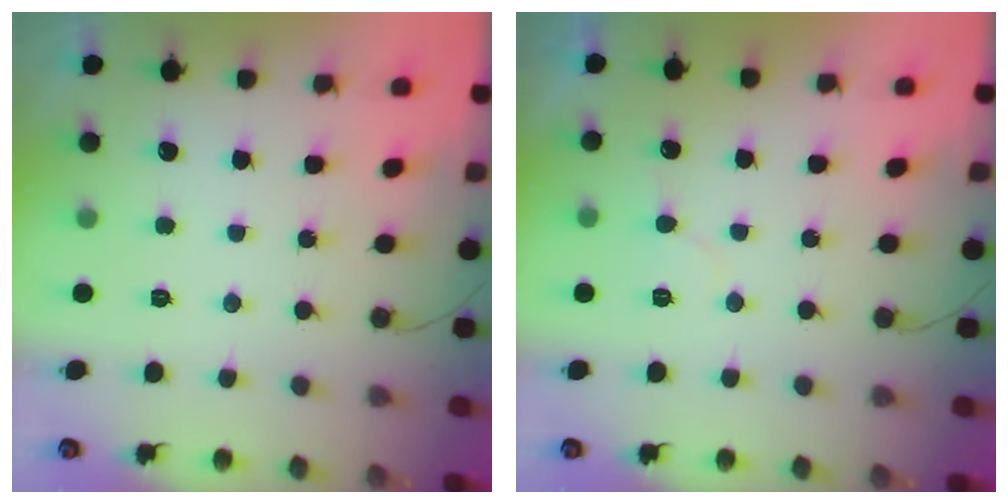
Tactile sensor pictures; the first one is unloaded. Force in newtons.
{"total": 5.7, "press": 5.7, "slide": 0.4}